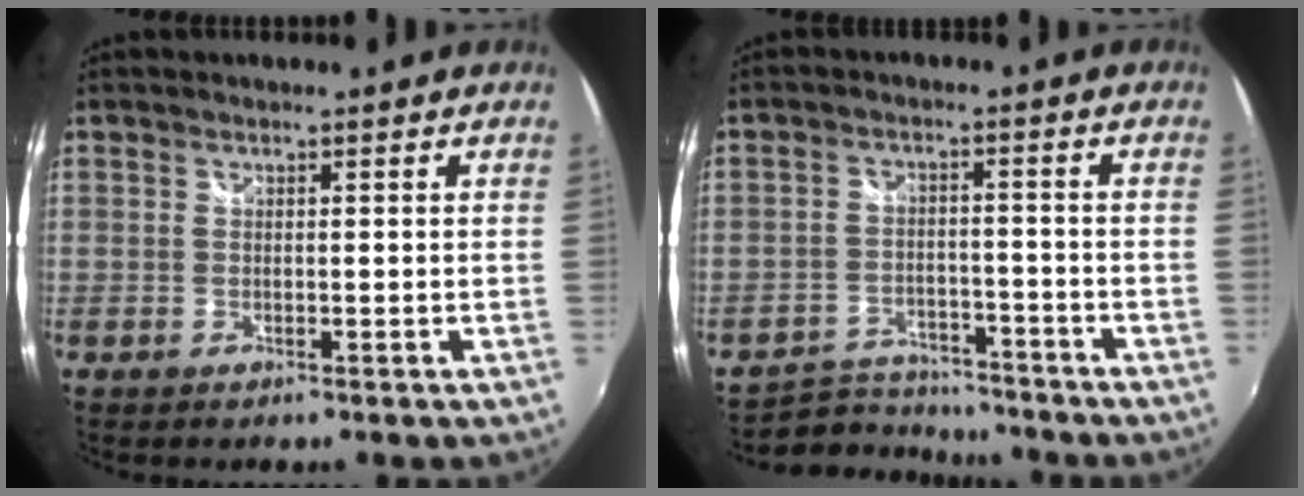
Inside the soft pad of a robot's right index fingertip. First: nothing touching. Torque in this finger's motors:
{"motor_torque": [-0.64, -0.43, -0.06, -0.04]}